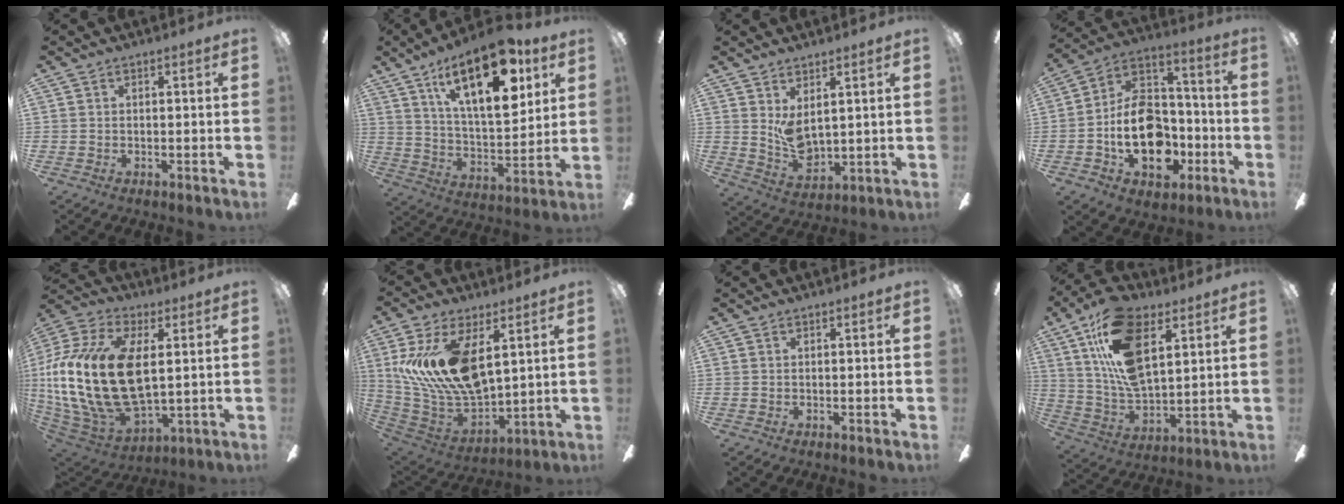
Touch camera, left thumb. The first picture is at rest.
{"total": 23.2, "force": [12.3, 10.1, 16.9], "torque": [-0.260, -0.046, 0.199]}
{"total": 6.6, "force": [3.4, 3.2, 4.8], "torque": [-0.102, -0.025, 0.063]}
{"total": 18.2, "force": [-4.9, 12.8, 12.0], "torque": [-0.211, 0.031, -0.076]}
{"total": 24.6, "force": [2.6, 13.8, 20.2], "torque": [-0.452, -0.007, 0.047]}
{"total": 19.3, "force": [6.9, 10.3, 14.8], "torque": [-0.305, -0.035, 0.122]}
{"total": 0.0}
{"total": 19.8, "force": [9.4, 9.8, 14.4], "torque": [-0.292, -0.022, 0.164]}